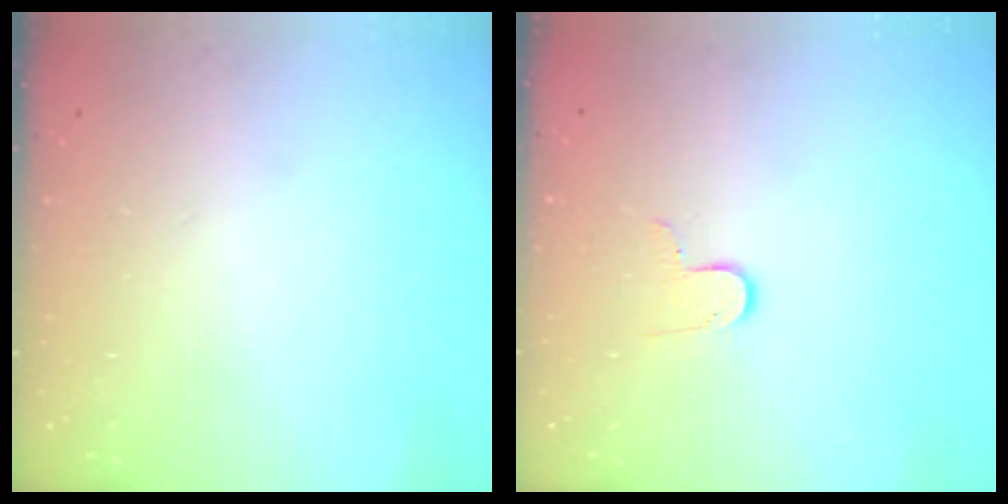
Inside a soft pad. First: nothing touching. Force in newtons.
{"total": 6.4, "press": 6.4, "slide": 0.4}